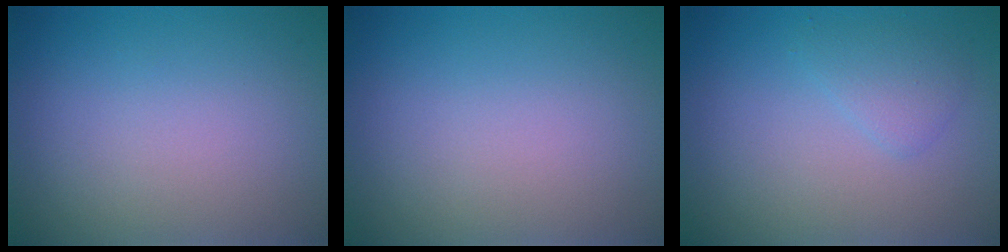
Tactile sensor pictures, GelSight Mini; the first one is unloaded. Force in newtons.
{"total": 0.0}
{"total": 1.6, "press": 1.6, "slide": 0.0}